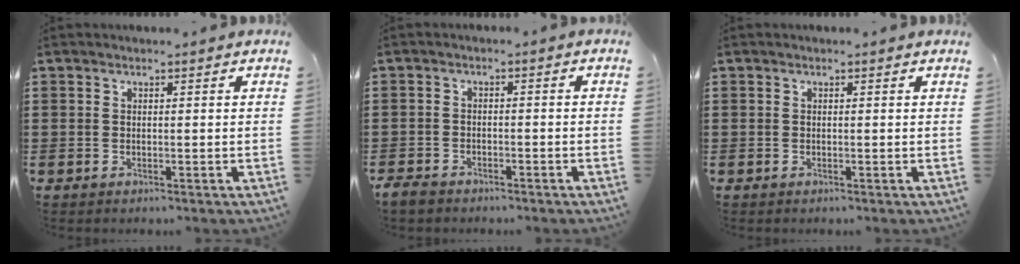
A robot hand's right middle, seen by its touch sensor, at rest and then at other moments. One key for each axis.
{"total": 2.1, "fx": -1.9, "fy": 0.7, "fz": 0.5, "tx": -0.021, "ty": -0.001, "tz": -0.040}
{"total": 0.0}